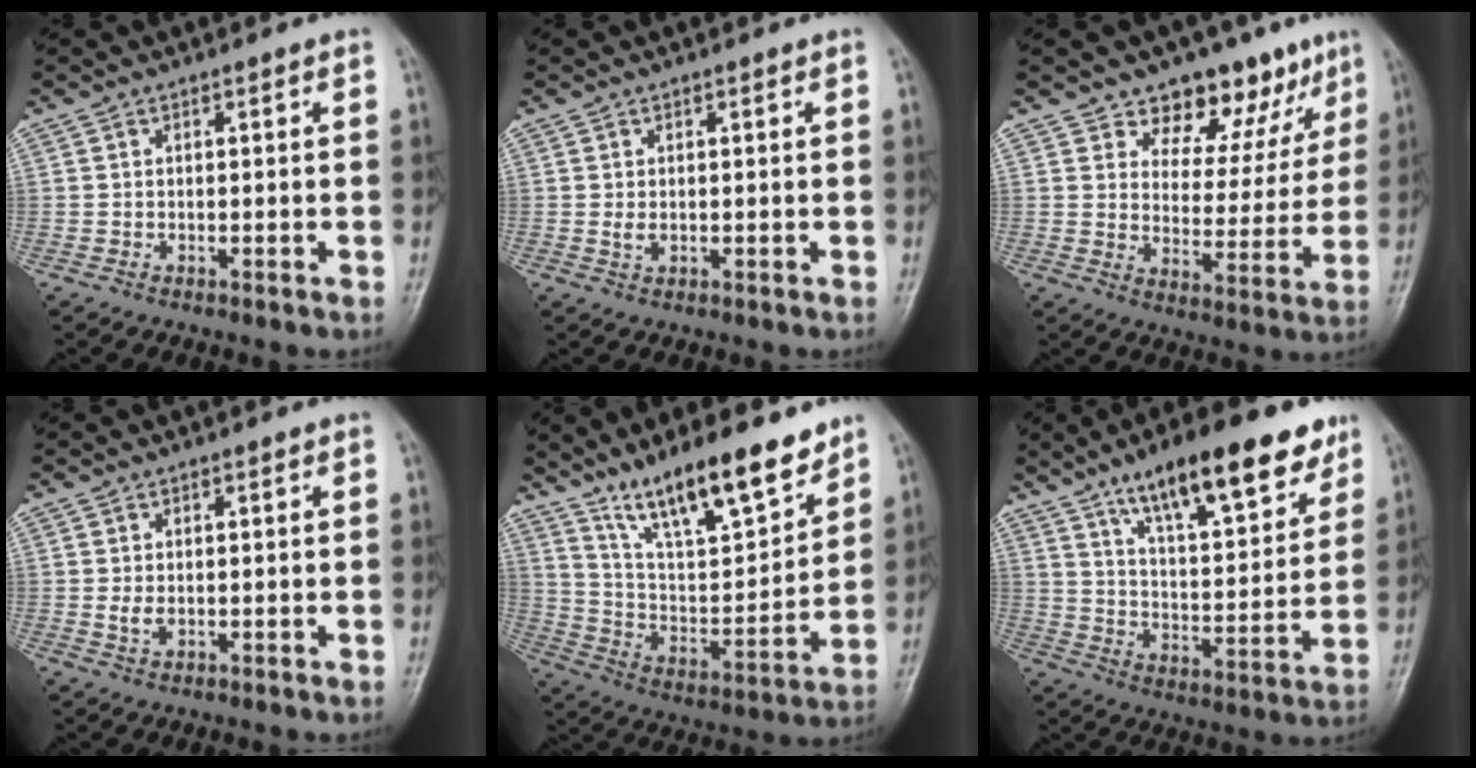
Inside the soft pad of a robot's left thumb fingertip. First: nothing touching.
{"total": 1.9, "force": [0.5, 1.1, 1.5], "torque": [-0.022, -0.004, 0.011]}
{"total": 13.2, "force": [9.3, 7.5, 5.6], "torque": [-0.018, -0.052, 0.134]}
{"total": 2.4, "force": [0.4, 1.4, 1.9], "torque": [-0.028, -0.006, 0.011]}
{"total": 19.1, "force": [14.0, 4.9, 12.0], "torque": [-0.162, -0.075, 0.250]}
{"total": 20.5, "force": [13.2, 6.6, 14.1], "torque": [-0.182, -0.049, 0.215]}